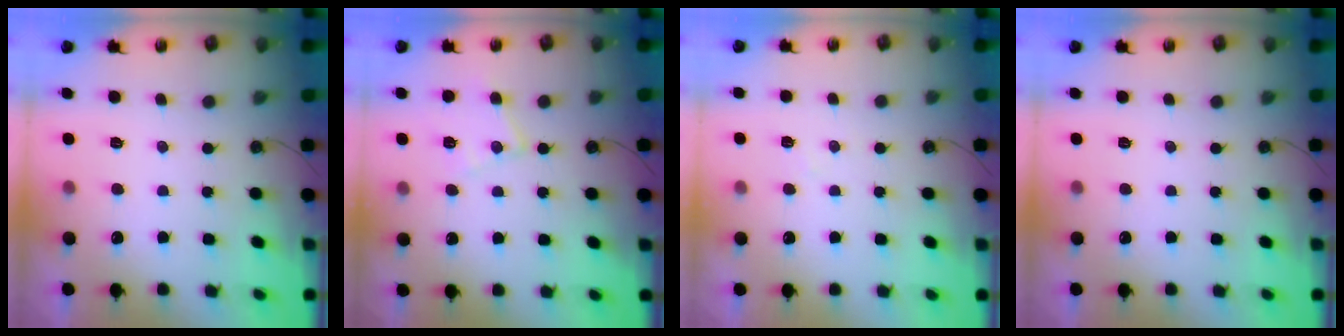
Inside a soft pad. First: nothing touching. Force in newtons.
{"total": 10.5, "press": 10.5, "slide": 0.5}
{"total": 6.4, "press": 6.3, "slide": 0.8}
{"total": 0.0}